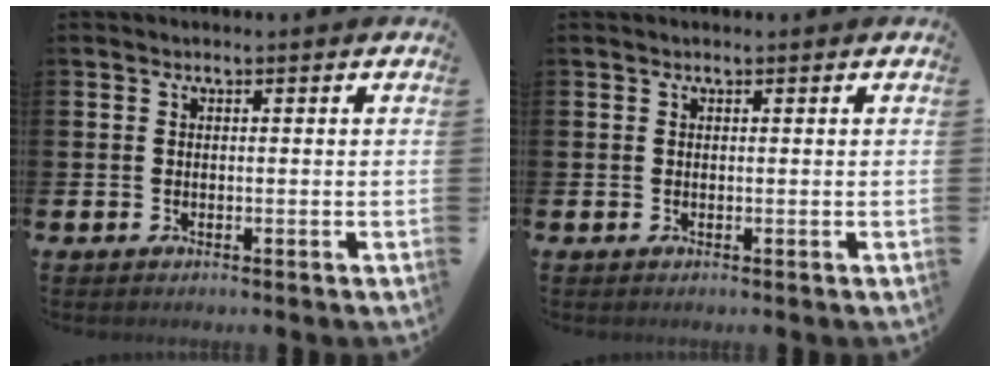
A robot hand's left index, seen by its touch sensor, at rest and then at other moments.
{"total": 0.0}